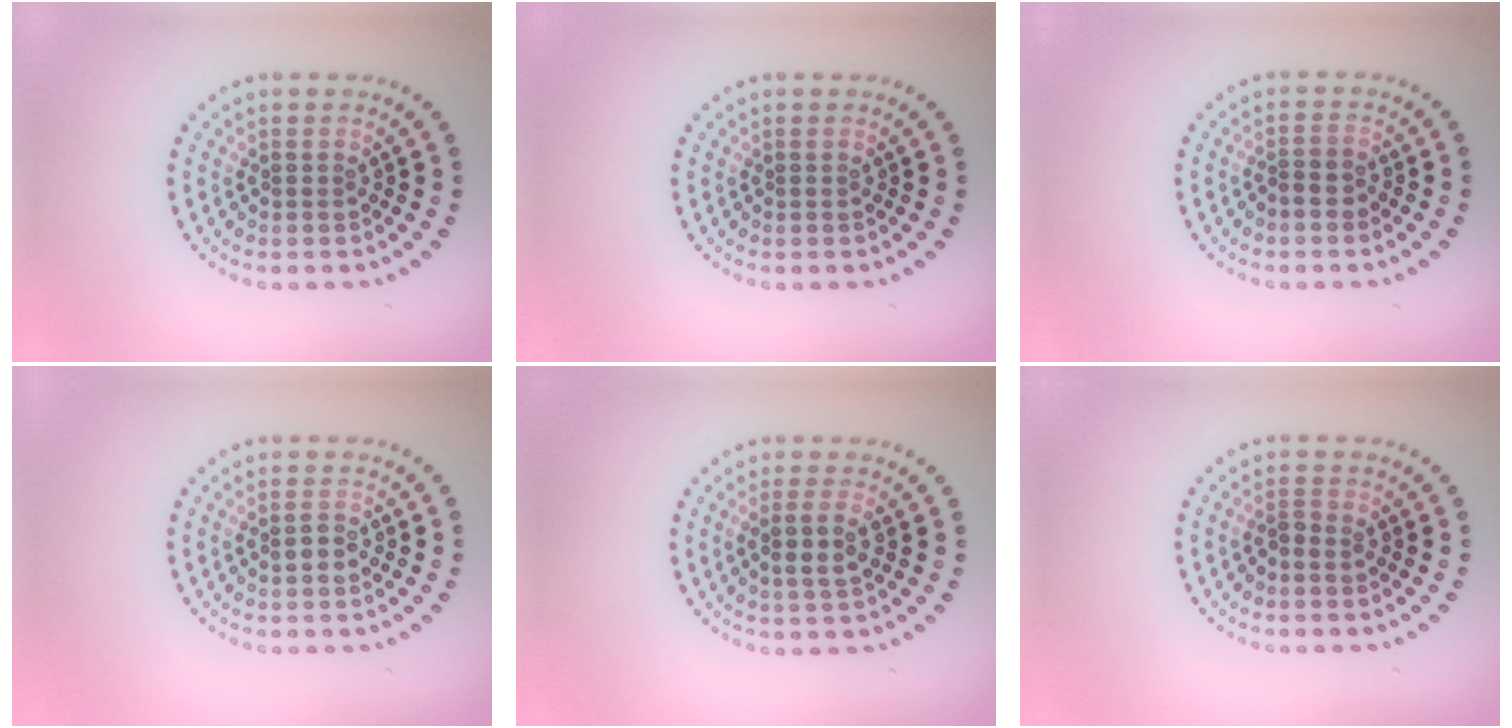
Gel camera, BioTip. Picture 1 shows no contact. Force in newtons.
{"total": 0.0}
{"total": 1.5, "press": 1.4, "slide": 0.6}
{"total": 1.3, "press": 1.3, "slide": 0.0}
{"total": 2.1, "press": 2.0, "slide": 0.8}
{"total": 0.9, "press": 0.8, "slide": 0.5}